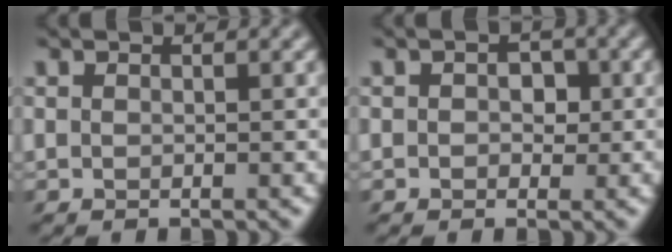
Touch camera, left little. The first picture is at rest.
{"total": 3.4, "force": [-0.2, 2.6, 2.1], "torque": [-0.038, 0.006, -0.006]}